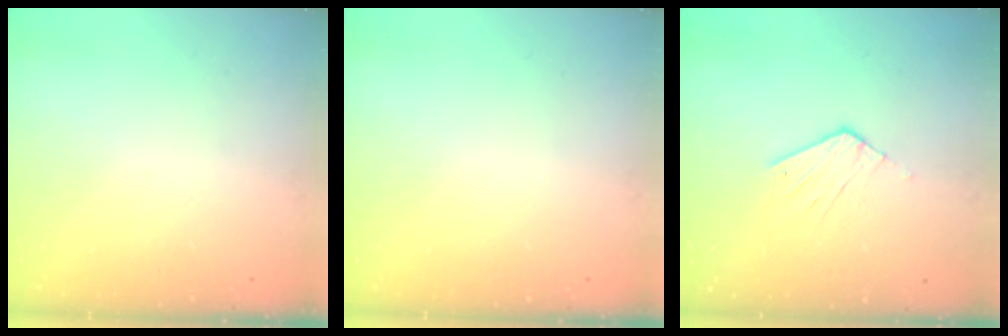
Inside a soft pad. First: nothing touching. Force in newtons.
{"total": 0.0}
{"total": 6.2, "press": 6.2, "slide": 0.5}